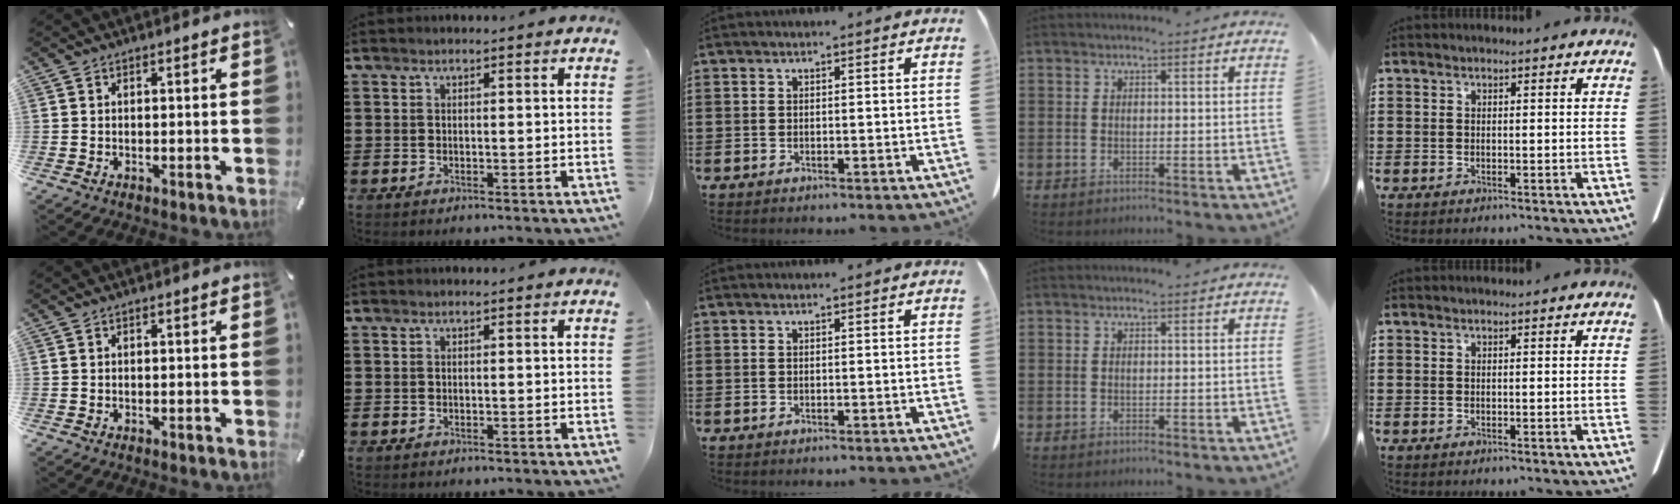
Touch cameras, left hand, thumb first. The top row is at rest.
{}